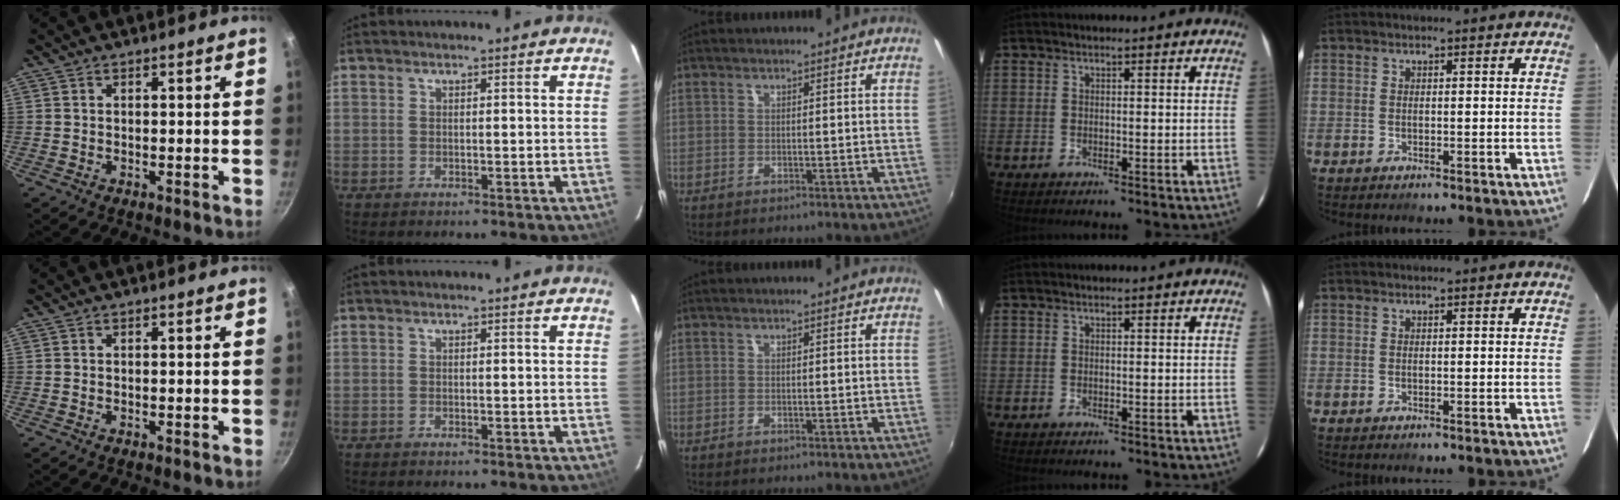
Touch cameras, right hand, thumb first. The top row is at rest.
{}